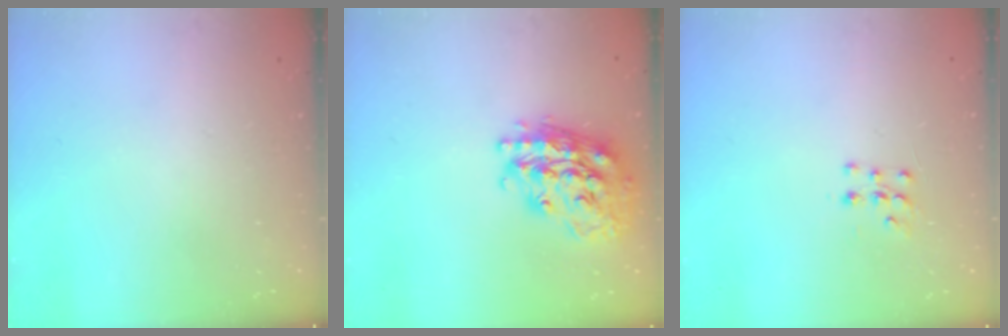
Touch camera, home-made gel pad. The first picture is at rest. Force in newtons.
{"total": 22.6, "press": 22.6, "slide": 1.8}
{"total": 6.9, "press": 6.8, "slide": 1.4}